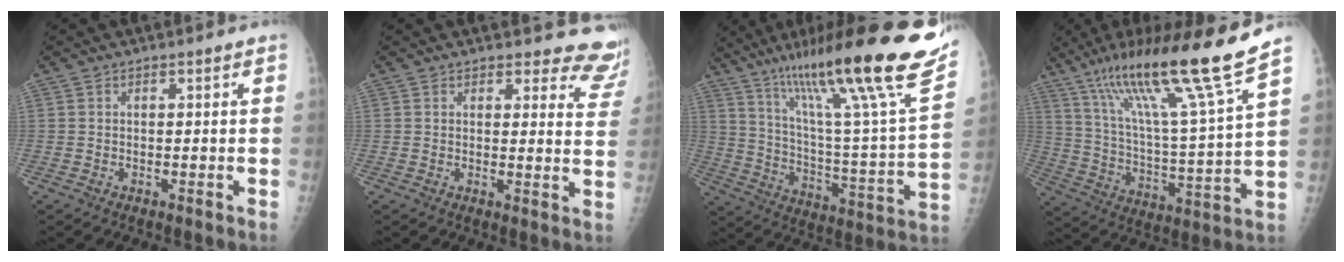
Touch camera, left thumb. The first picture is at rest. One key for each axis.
{"total": 9.8, "fx": 9.4, "fy": 2.7, "fz": 0.1, "tx": 0.056, "ty": -0.077, "tz": 0.066}
{"total": 32.3, "fx": 20.5, "fy": 3.7, "fz": 24.8, "tx": -0.362, "ty": -0.056, "tz": 0.323}
{"total": 21.2, "fx": 15.0, "fy": -0.3, "fz": 14.9, "tx": -0.235, "ty": -0.071, "tz": 0.261}